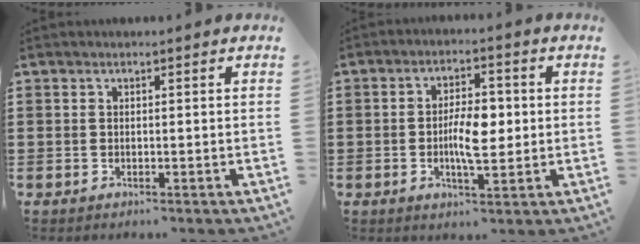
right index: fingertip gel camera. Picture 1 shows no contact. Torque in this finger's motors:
{"motor_torque": [0.53, -0.02, 0.50, 0.09]}